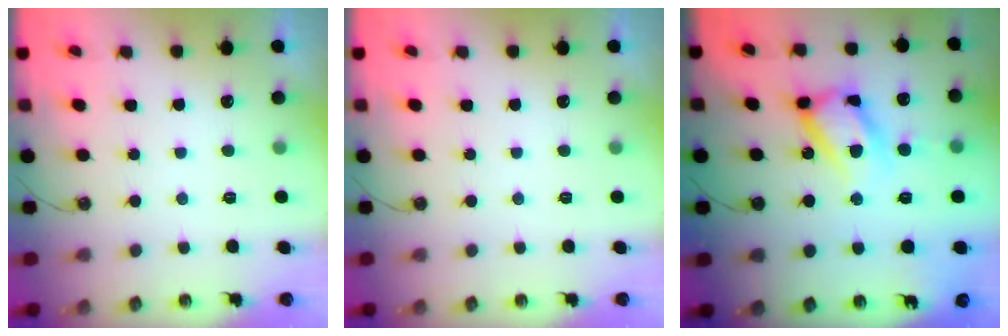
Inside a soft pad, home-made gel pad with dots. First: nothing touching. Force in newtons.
{"total": 0.0}
{"total": 18.3, "press": 18.2, "slide": 1.8}